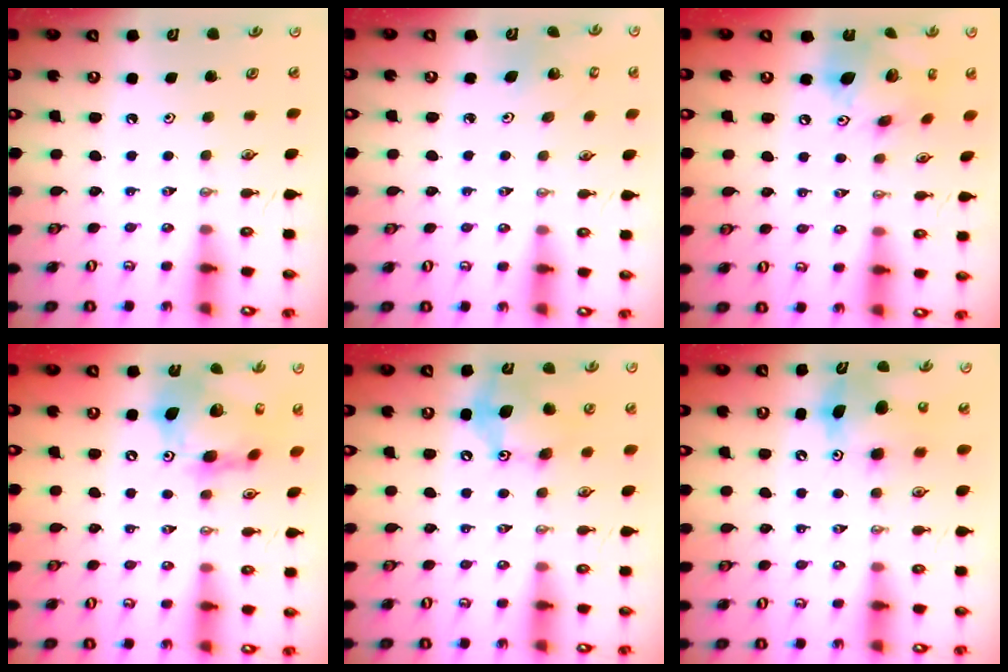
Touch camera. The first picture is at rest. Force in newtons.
{"total": 2.3, "press": 2.3, "slide": 0.2}
{"total": 15.3, "press": 15.3, "slide": 1.5}
{"total": 17.3, "press": 17.2, "slide": 1.8}
{"total": 12.1, "press": 12.0, "slide": 0.5}
{"total": 8.5, "press": 8.4, "slide": 0.5}